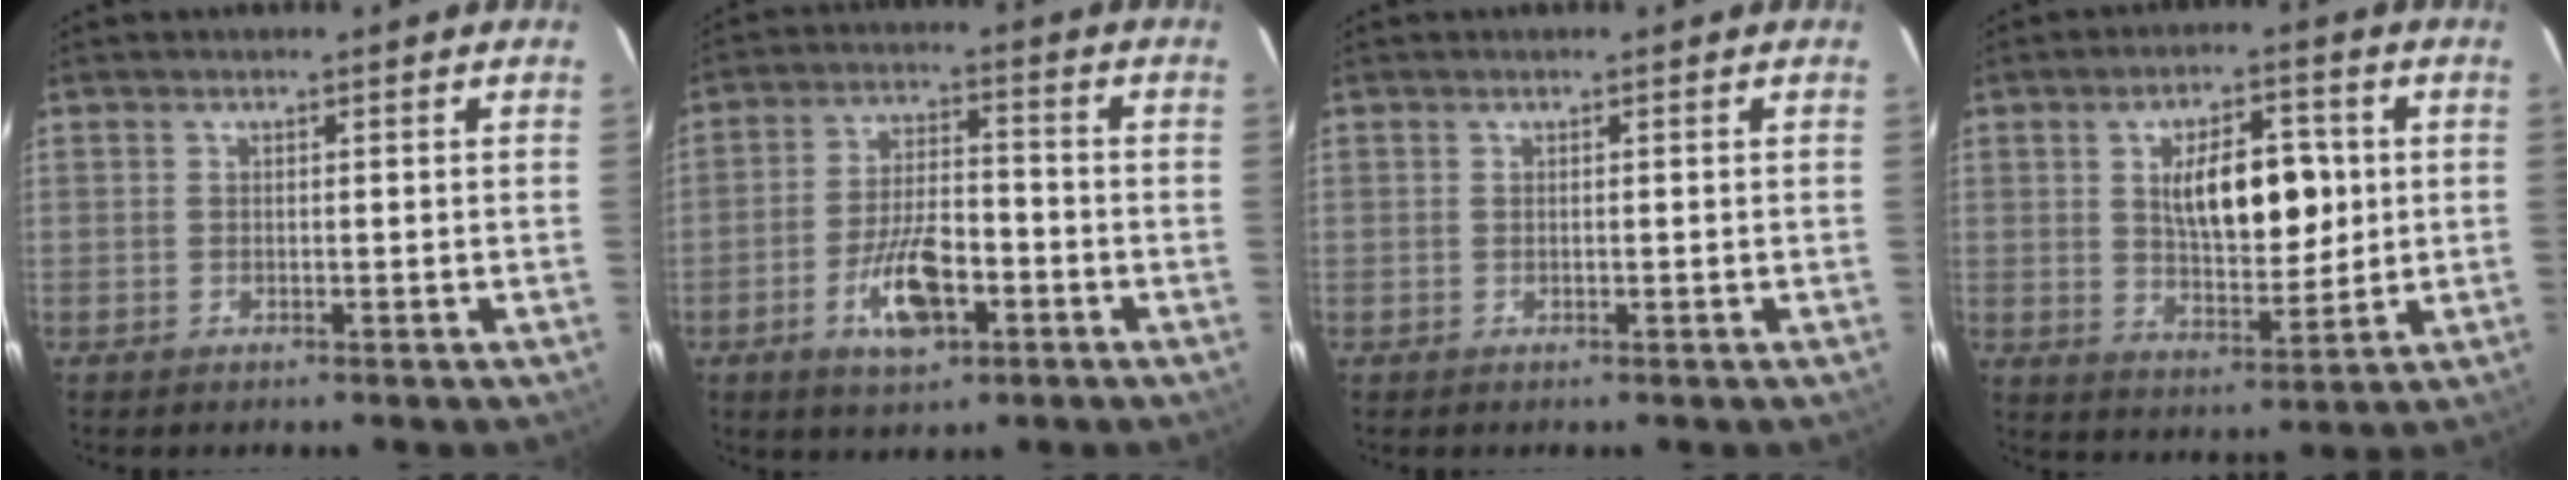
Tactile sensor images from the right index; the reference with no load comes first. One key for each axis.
{"total": 9.5, "fx": -4.0, "fy": 3.6, "fz": 7.8, "tx": -0.151, "ty": 0.003, "tz": -0.068}
{"total": 0.0}
{"total": 11.0, "fx": 2.0, "fy": 4.6, "fz": 9.8, "tx": -0.161, "ty": 0.009, "tz": 0.038}